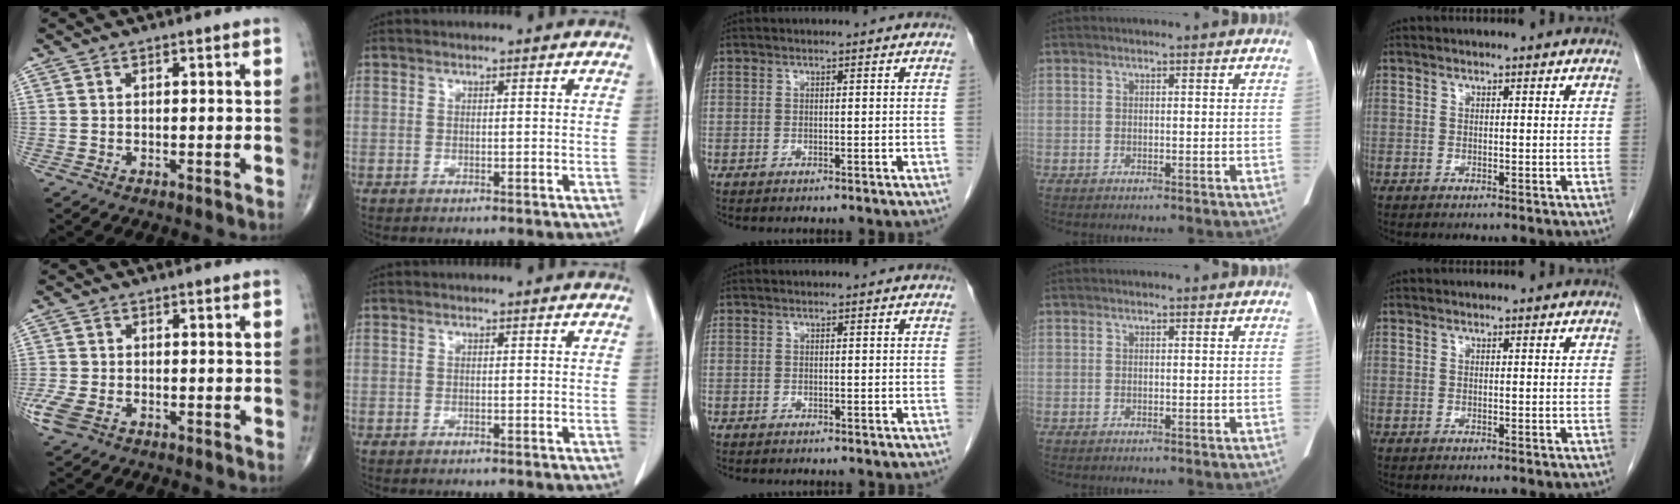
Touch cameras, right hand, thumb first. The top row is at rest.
{"thumb": {"total": 5.4, "force": [-2.5, 3.3, 3.4], "torque": [-0.089, 0.003, -0.047]}, "middle": {"total": 0.6, "force": [-0.4, 0.4, 0.0], "torque": [-0.004, 0.002, -0.006]}}